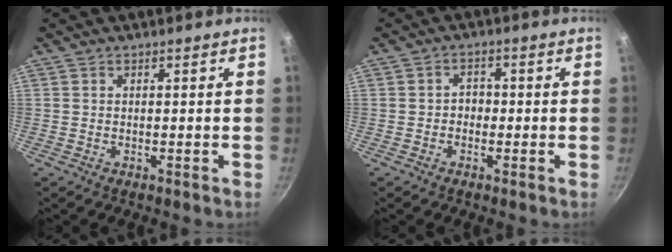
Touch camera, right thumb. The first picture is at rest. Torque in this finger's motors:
{"motor_torque": [-0.29, 0.26, -0.07, 0.08, -0.04]}